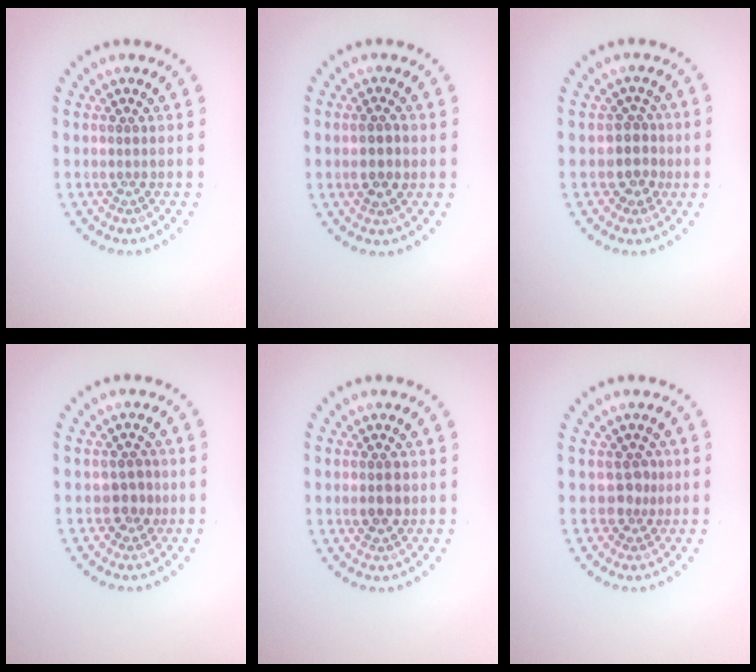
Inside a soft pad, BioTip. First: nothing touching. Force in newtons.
{"total": 2.0, "press": 2.0, "slide": 0.2}
{"total": 2.4, "press": 1.9, "slide": 1.4}
{"total": 1.9, "press": 1.7, "slide": 0.9}
{"total": 1.9, "press": 1.9, "slide": 0.2}
{"total": 1.7, "press": 1.3, "slide": 1.1}